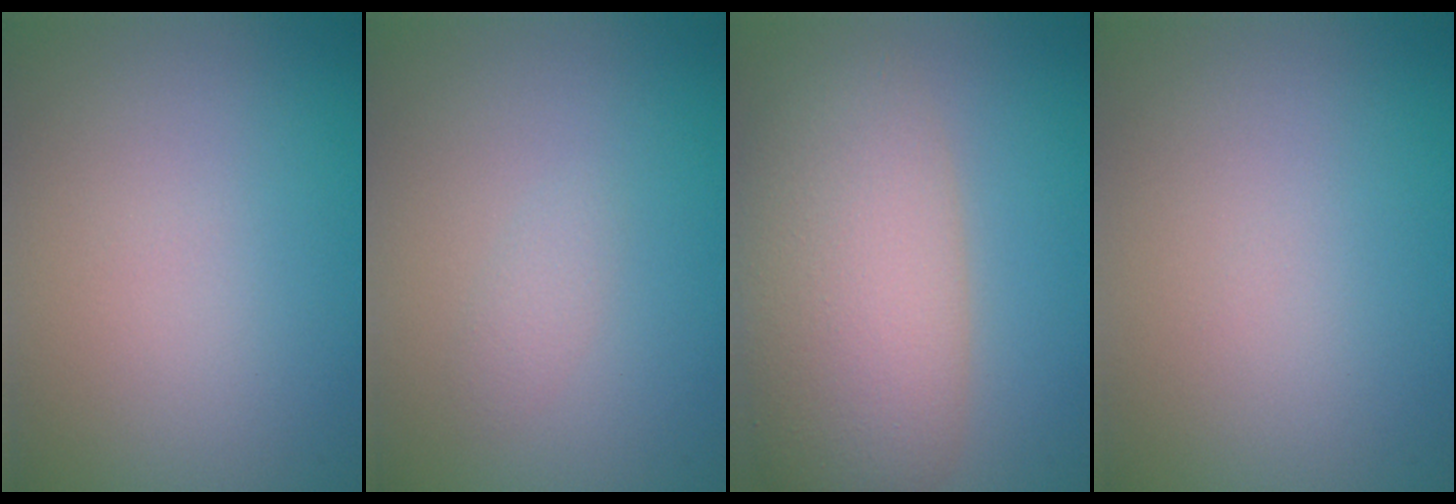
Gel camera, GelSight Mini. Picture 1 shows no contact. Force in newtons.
{"total": 1.1, "press": 1.1, "slide": 0.1}
{"total": 9.4, "press": 9.4, "slide": 0.5}
{"total": 0.0}